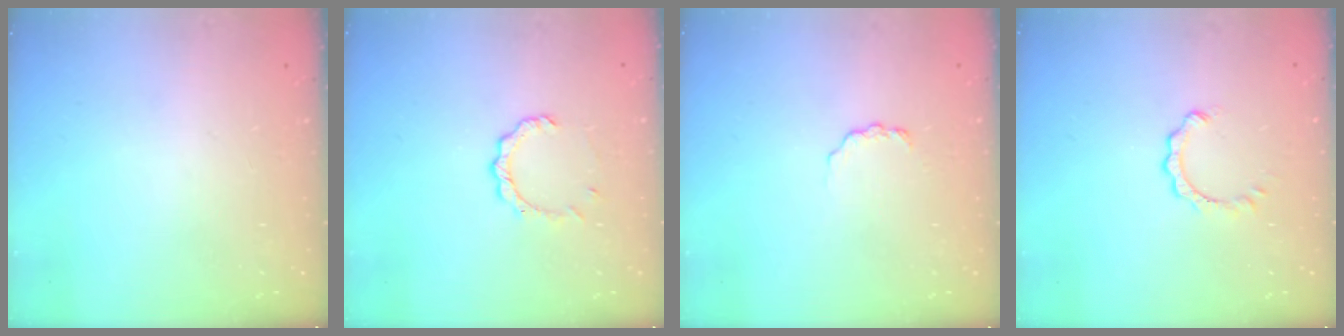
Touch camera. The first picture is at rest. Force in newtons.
{"total": 4.1, "press": 4.1, "slide": 0.3}
{"total": 2.6, "press": 2.6, "slide": 0.3}
{"total": 1.0, "press": 1.0, "slide": 0.2}